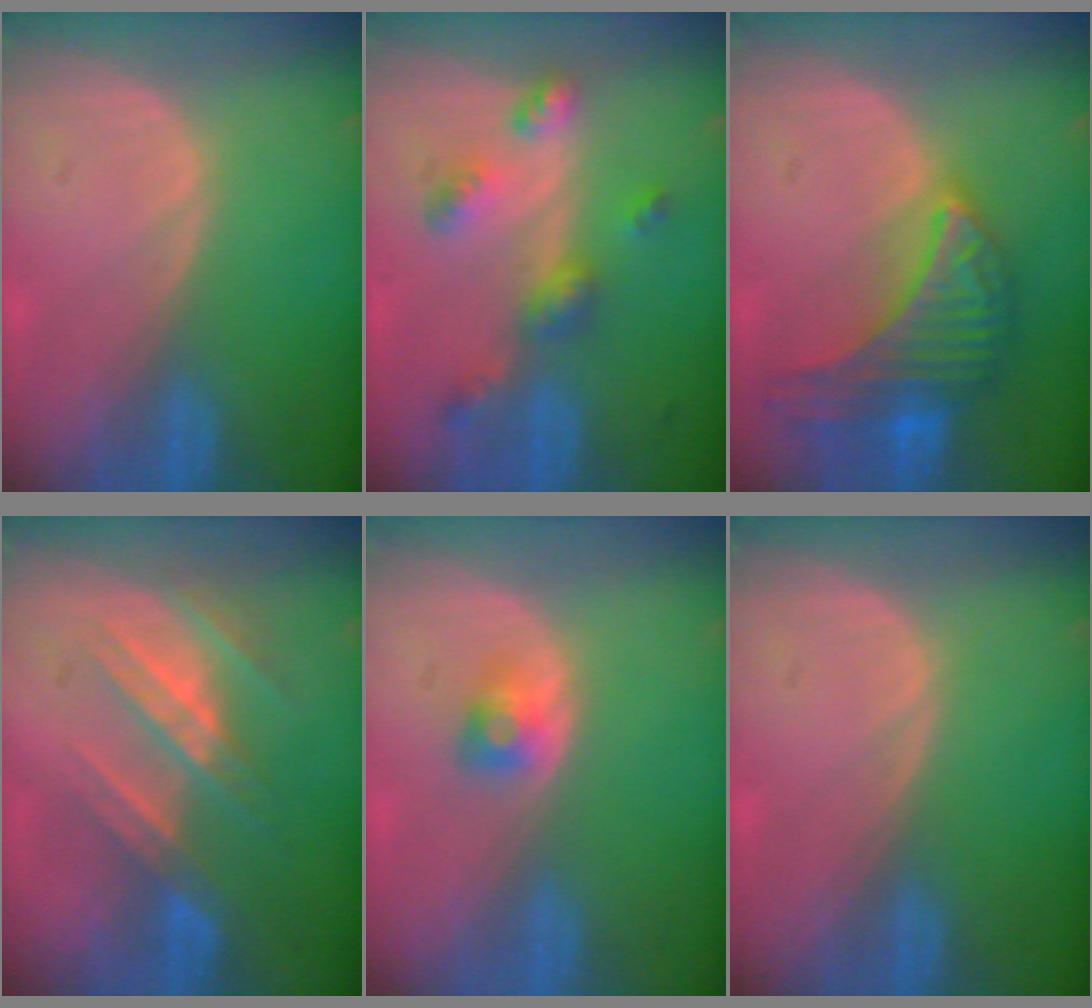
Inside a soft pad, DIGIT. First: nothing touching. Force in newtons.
{"total": 6.5, "press": 5.7, "slide": 3.1}
{"total": 9.5, "press": 9.5, "slide": 0.5}
{"total": 7.8, "press": 7.4, "slide": 2.6}
{"total": 2.4, "press": 2.3, "slide": 0.8}
{"total": 0.0}